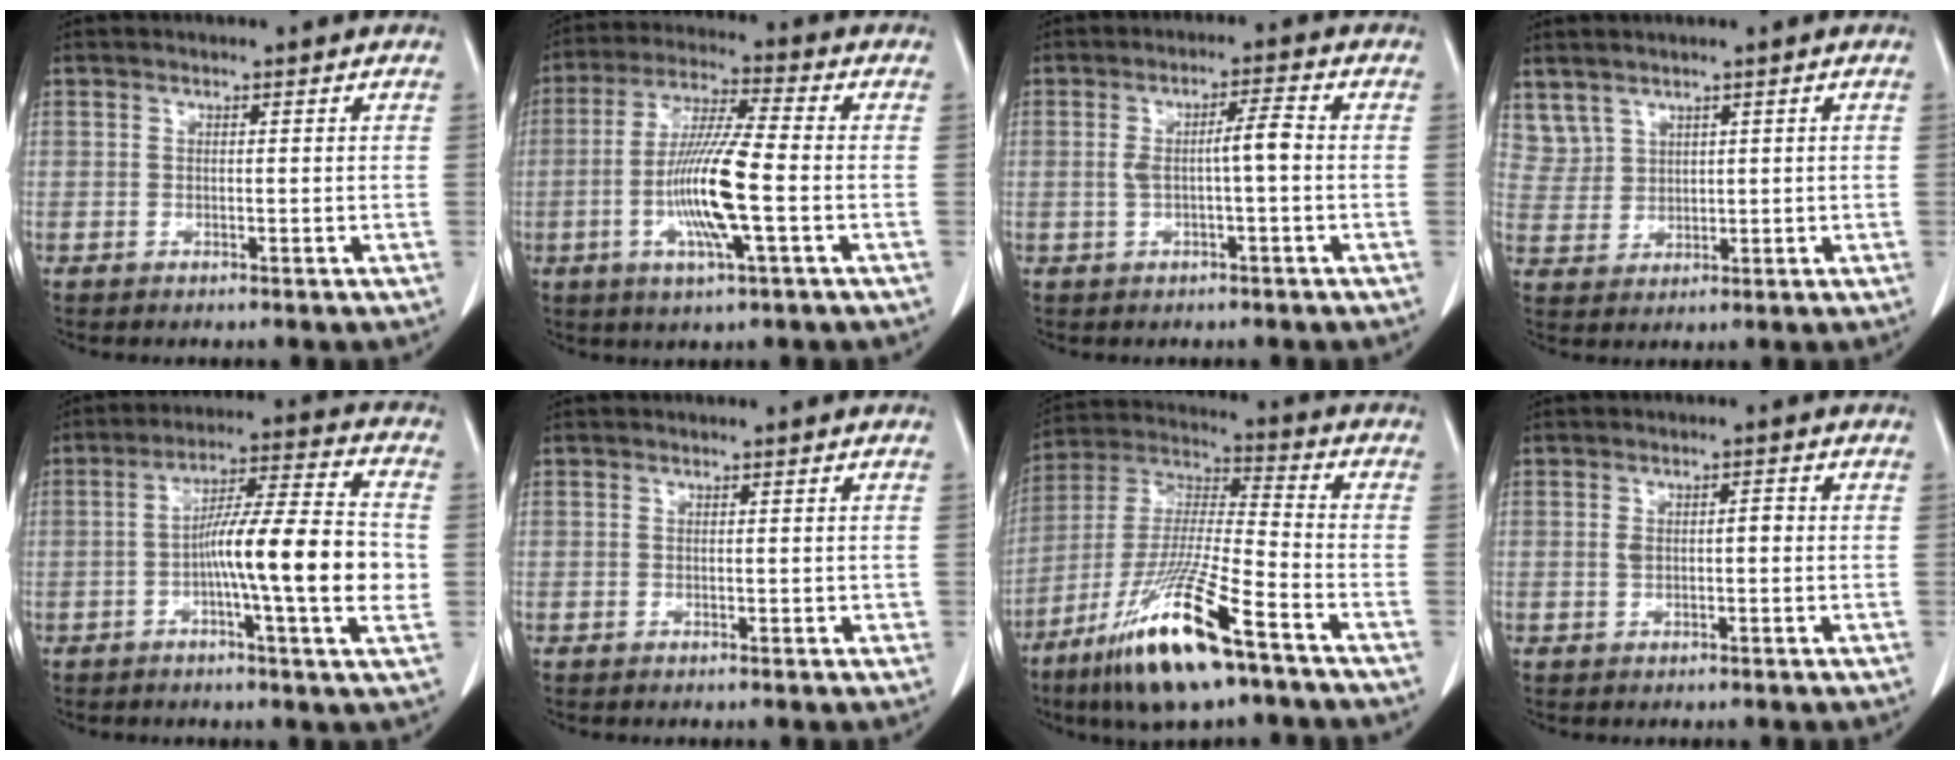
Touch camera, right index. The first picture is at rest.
{"total": 12.3, "force": [-2.8, 0.6, 12.0], "torque": [-0.235, -0.009, -0.058]}
{"total": 4.3, "force": [-0.2, 0.3, 4.3], "torque": [-0.076, 0.010, -0.003]}
{"total": 4.5, "force": [3.4, 2.9, 0.2], "torque": [-0.002, 0.004, 0.080]}
{"total": 15.1, "force": [-2.2, 0.3, 14.9], "torque": [-0.237, 0.005, -0.044]}
{"total": 0.7, "force": [0.2, 0.6, 0.3], "torque": [0.004, 0.002, 0.000]}
{"total": 18.4, "force": [-10.9, 1.7, 14.8], "torque": [-0.321, -0.043, -0.203]}
{"total": 2.6, "force": [0.1, 1.1, 2.4], "torque": [-0.045, 0.013, 0.004]}